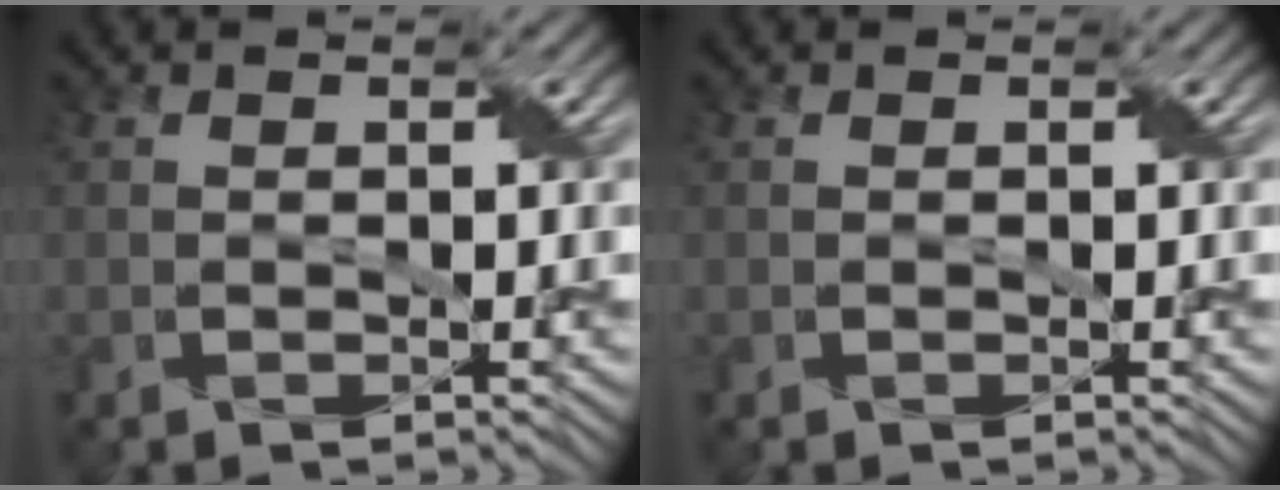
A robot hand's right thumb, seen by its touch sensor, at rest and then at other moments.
{"total": 0.0}